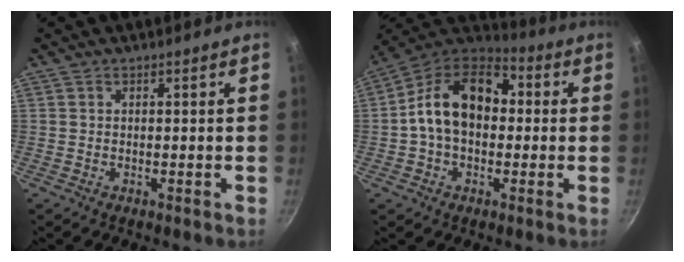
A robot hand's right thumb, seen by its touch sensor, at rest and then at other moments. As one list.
[{"total": 16.3, "force": [0.7, 11.2, 11.9], "torque": [-0.167, 0.039, -0.011]}]